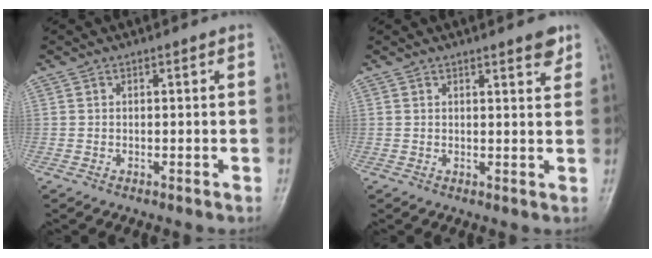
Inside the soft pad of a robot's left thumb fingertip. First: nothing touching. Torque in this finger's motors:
{"motor_torque": [0.05, 0.05, 0.08, 0.03, 0.06]}